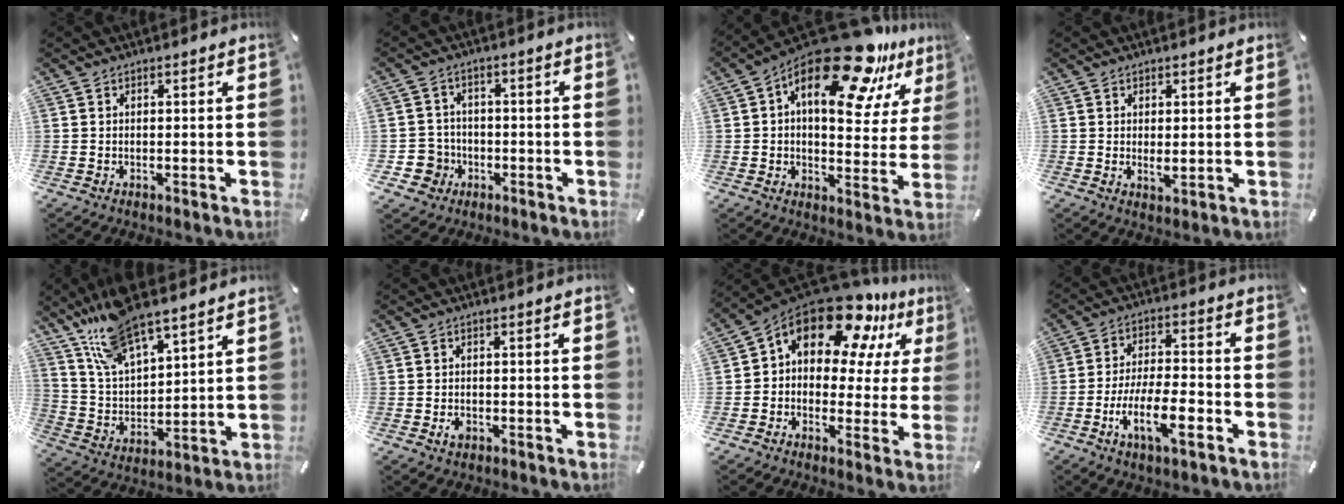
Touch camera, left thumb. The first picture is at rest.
{"total": 6.4, "force": [-2.1, 6.0, 0.9], "torque": [-0.033, 0.018, -0.035]}
{"total": 21.1, "force": [13.5, 8.6, 13.8], "torque": [-0.209, -0.088, 0.224]}
{"total": 2.2, "force": [0.6, 0.6, 2.1], "torque": [-0.032, -0.005, 0.009]}
{"total": 13.5, "force": [11.4, 3.9, 6.0], "torque": [-0.136, -0.062, 0.209]}
{"total": 1.6, "force": [-0.8, 1.1, 0.9], "torque": [-0.016, 0.004, -0.013]}
{"total": 17.4, "force": [11.1, 9.3, 9.6], "torque": [-0.165, -0.081, 0.188]}
{"total": 12.1, "force": [-5.3, 3.8, 10.2], "torque": [-0.206, 0.004, -0.099]}